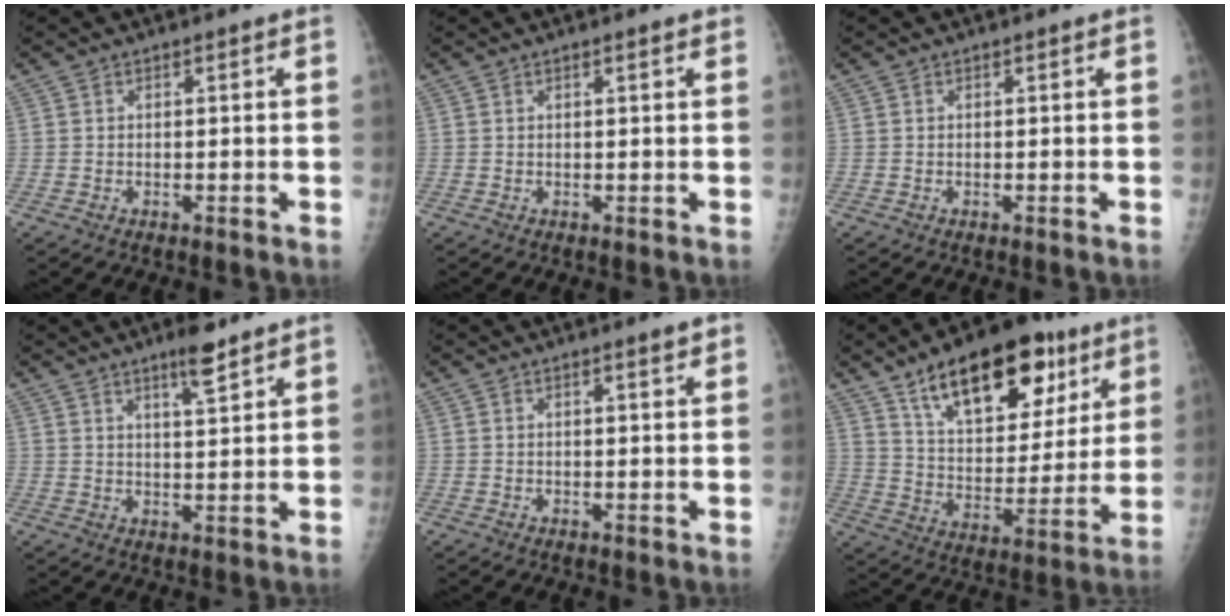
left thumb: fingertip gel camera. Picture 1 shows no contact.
{"total": 1.5, "force": [1.0, 0.1, 1.2], "torque": [-0.016, 0.001, 0.012]}
{"total": 0.0}
{"total": 5.9, "force": [4.2, 1.1, 4.0], "torque": [-0.059, -0.028, 0.066]}
{"total": 1.9, "force": [1.2, 0.1, 1.5], "torque": [-0.021, -0.005, 0.016]}
{"total": 23.1, "force": [13.3, 11.3, 15.1], "torque": [-0.193, -0.041, 0.221]}